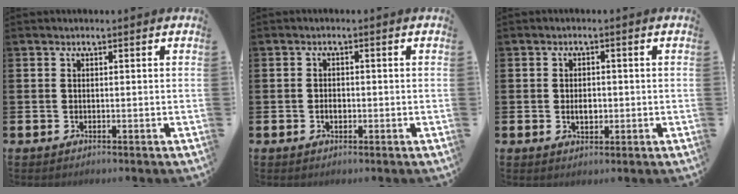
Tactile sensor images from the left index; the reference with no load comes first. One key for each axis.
{"total": 1.6, "fx": -0.4, "fy": 1.1, "fz": 1.1, "tx": -0.018, "ty": 0.004, "tz": -0.009}
{"total": 2.3, "fx": -0.2, "fy": 1.6, "fz": 1.7, "tx": -0.014, "ty": -0.002, "tz": -0.009}